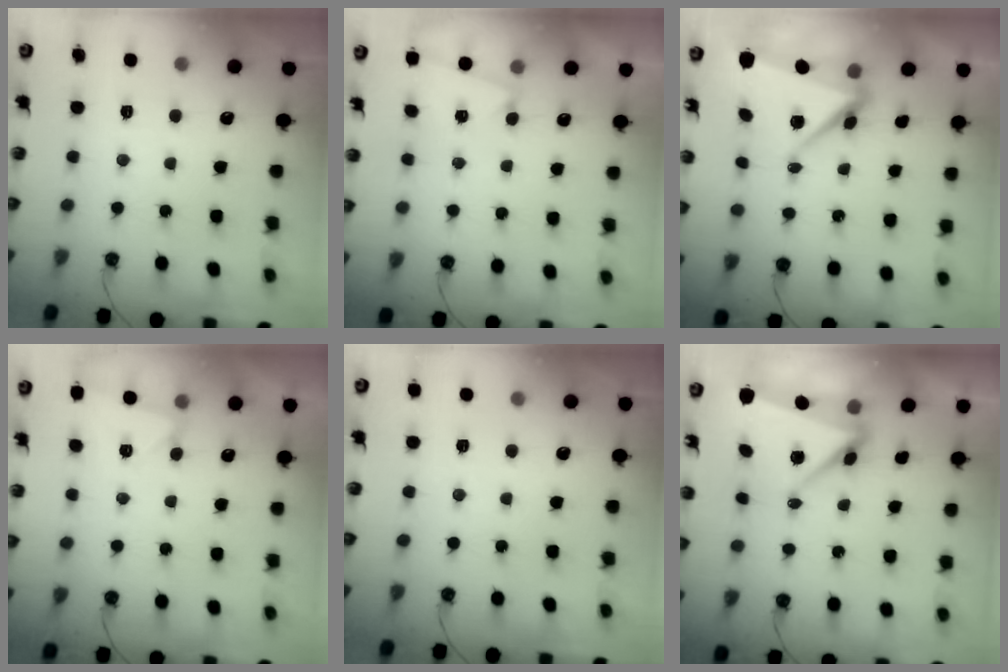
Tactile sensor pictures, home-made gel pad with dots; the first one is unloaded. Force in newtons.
{"total": 2.9, "press": 2.1, "slide": 2.0}
{"total": 6.7, "press": 6.6, "slide": 1.5}
{"total": 2.4, "press": 2.0, "slide": 1.2}
{"total": 1.9, "press": 1.7, "slide": 1.0}
{"total": 6.8, "press": 6.6, "slide": 1.6}